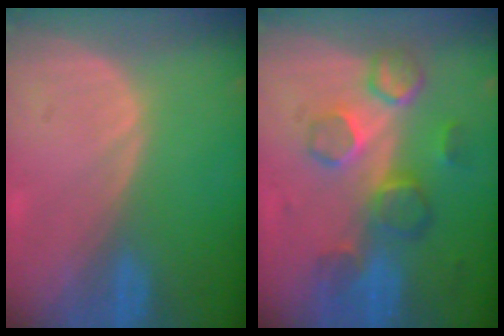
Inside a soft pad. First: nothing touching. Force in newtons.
{"total": 8.4, "press": 7.7, "slide": 3.4}